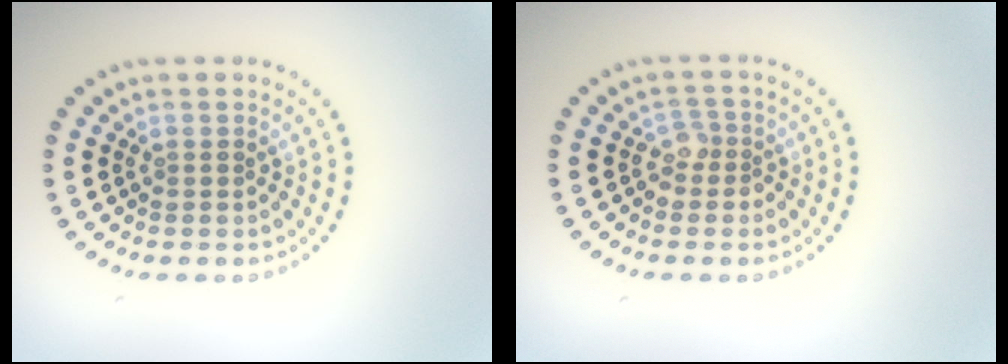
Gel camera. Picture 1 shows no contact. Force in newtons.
{"total": 1.7, "press": 1.4, "slide": 1.0}